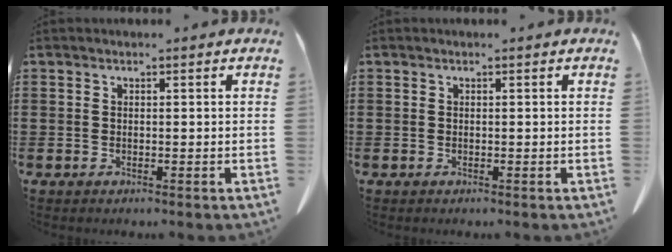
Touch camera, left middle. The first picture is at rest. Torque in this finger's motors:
{"motor_torque": [-0.08, -0.08, 0.05, 0.02]}